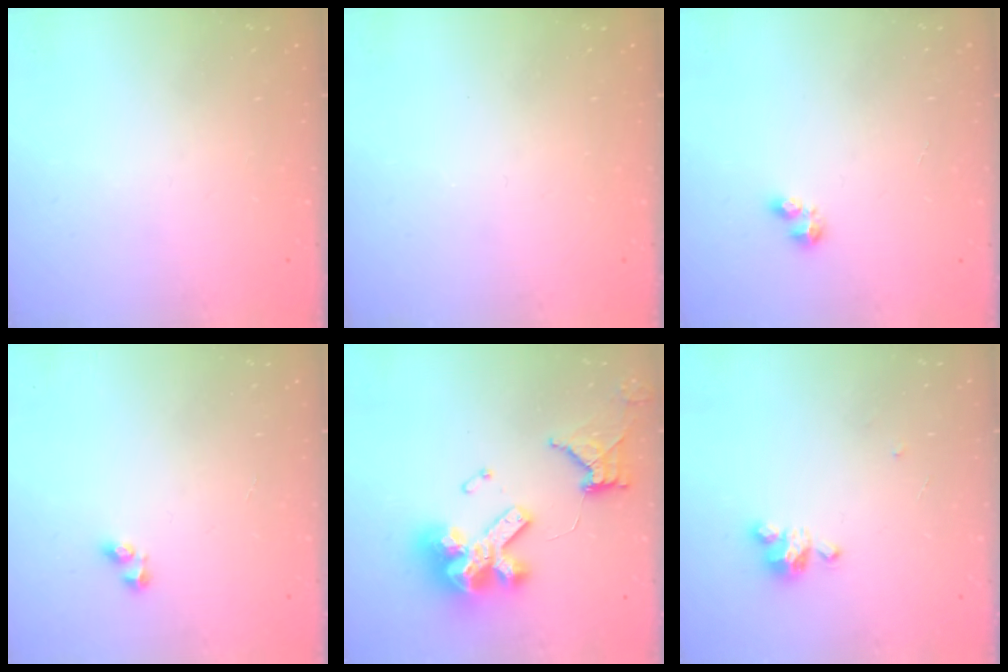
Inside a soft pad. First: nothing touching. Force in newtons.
{"total": 0.0}
{"total": 3.2, "press": 3.2, "slide": 0.4}
{"total": 2.5, "press": 2.2, "slide": 1.3}
{"total": 16.7, "press": 16.6, "slide": 1.9}
{"total": 4.2, "press": 4.2, "slide": 0.2}